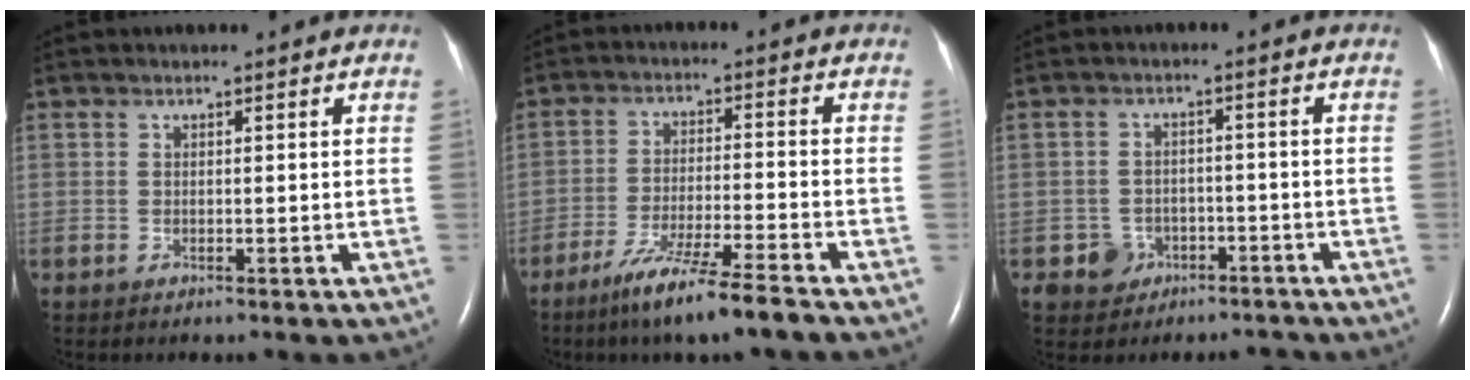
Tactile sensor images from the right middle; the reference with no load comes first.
{"total": 9.4, "force": [-7.0, -0.9, 6.2], "torque": [-0.112, -0.031, -0.126]}
{"total": 4.2, "force": [-2.6, 3.4, 0.3], "torque": [-0.005, 0.013, -0.033]}